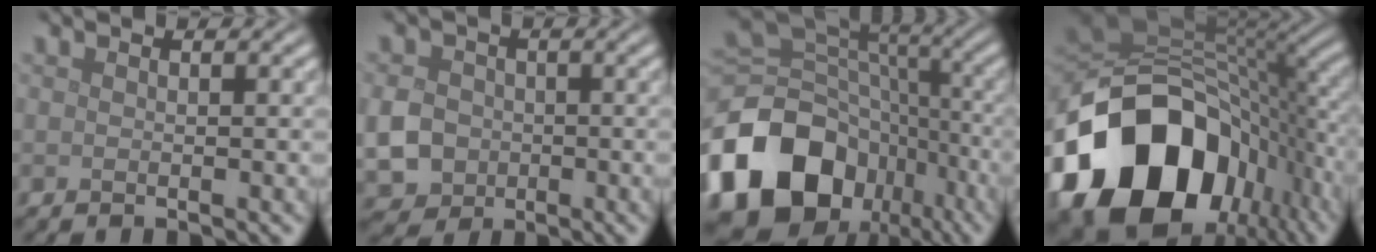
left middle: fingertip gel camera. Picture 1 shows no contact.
{"total": 5.0, "force": [-0.9, 4.5, 2.2], "torque": [-0.054, -0.009, -0.026]}
{"total": 16.5, "force": [-7.8, 12.1, 7.9], "torque": [-0.183, -0.014, -0.137]}
{"total": 19.7, "force": [-7.9, 13.6, 11.8], "torque": [-0.267, -0.033, -0.126]}